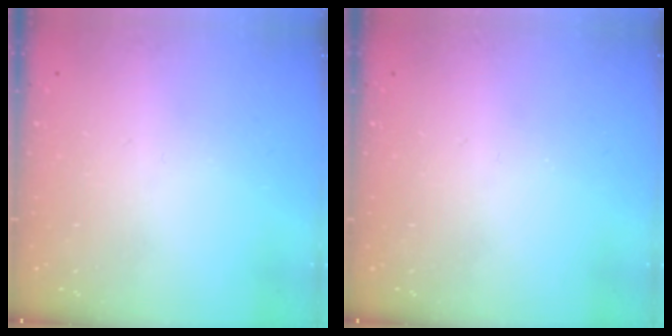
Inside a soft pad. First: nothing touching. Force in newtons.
{"total": 0.0}